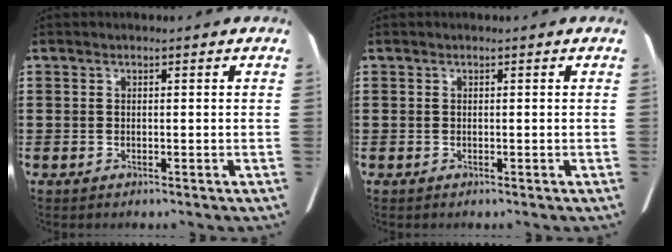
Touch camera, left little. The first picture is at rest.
{"total": 0.0}